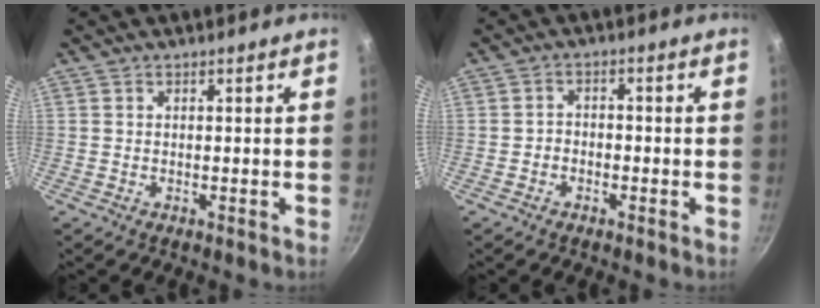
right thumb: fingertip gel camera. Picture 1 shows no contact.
{"total": 2.5, "force": [-1.3, 1.8, 1.2], "torque": [-0.016, 0.016, -0.025]}